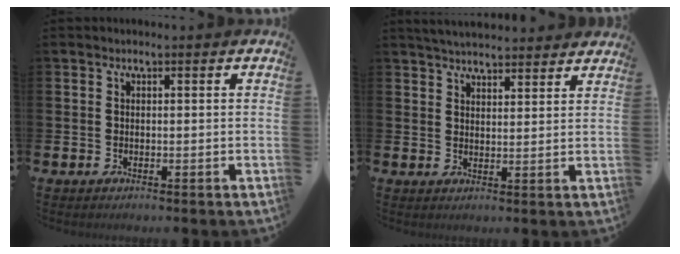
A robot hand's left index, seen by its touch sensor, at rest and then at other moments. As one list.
[{"total": 4.3, "force": [4.2, 0.5, 0.4], "torque": [-0.014, -0.021, 0.077]}]